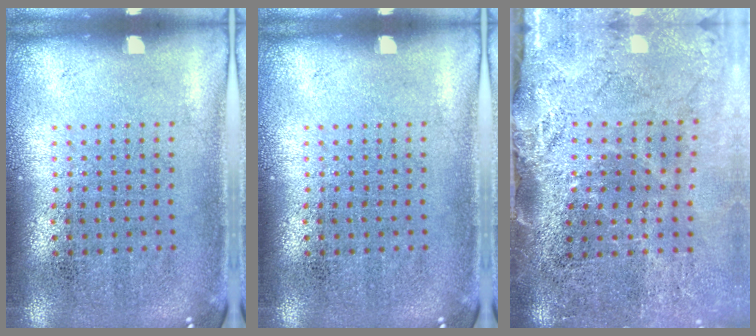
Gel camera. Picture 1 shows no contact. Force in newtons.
{"total": 0.0}
{"total": 4.1, "press": 3.3, "slide": 2.4}